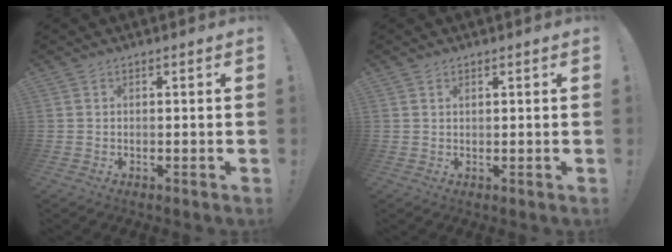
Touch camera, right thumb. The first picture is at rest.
{"total": 0.8, "force": [0.6, 0.3, 0.3], "torque": [0.000, -0.003, 0.011]}